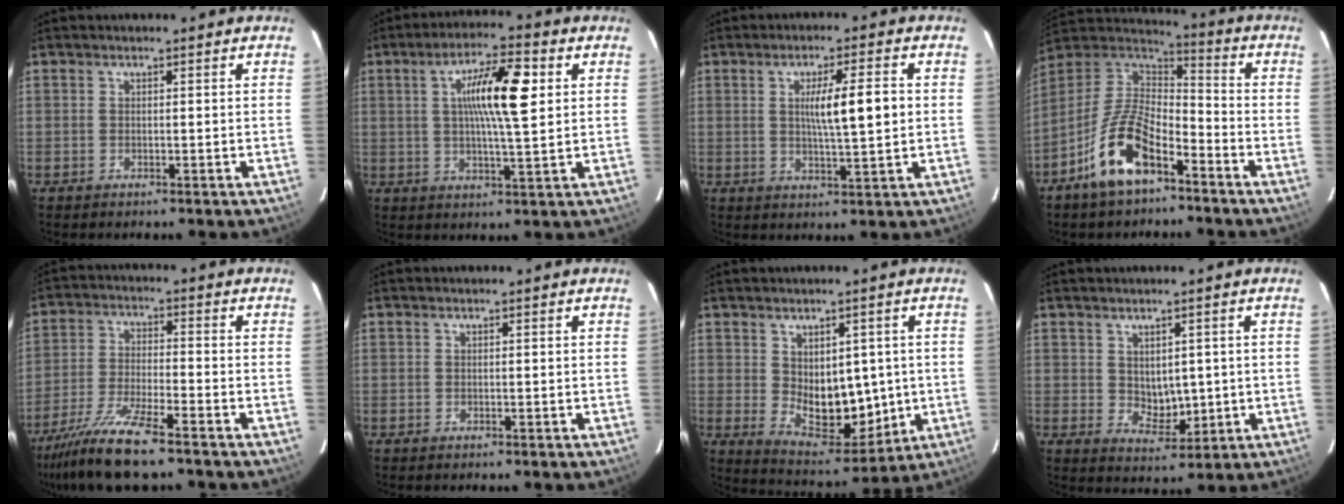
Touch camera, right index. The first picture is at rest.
{"total": 10.9, "force": [2.5, 1.3, 10.5], "torque": [-0.183, 0.012, 0.041]}
{"total": 7.6, "force": [0.9, 0.5, 7.5], "torque": [-0.122, 0.002, 0.016]}
{"total": 13.2, "force": [-7.5, 5.3, 9.5], "torque": [-0.200, 0.008, -0.141]}
{"total": 10.1, "force": [-7.8, 0.4, 6.4], "torque": [-0.124, -0.030, -0.144]}
{"total": 0.0}
{"total": 10.4, "force": [-0.1, 5.8, 8.6], "torque": [-0.129, -0.005, 0.024]}
{"total": 4.8, "force": [0.4, 3.2, 3.6], "torque": [-0.053, -0.006, 0.022]}